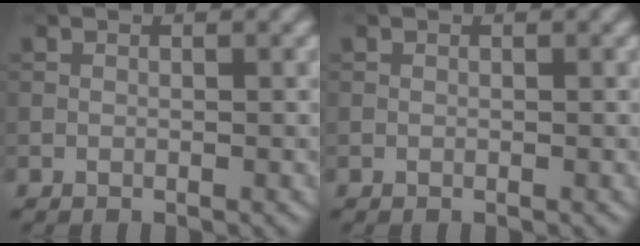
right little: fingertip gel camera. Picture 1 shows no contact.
{"total": 0.0}